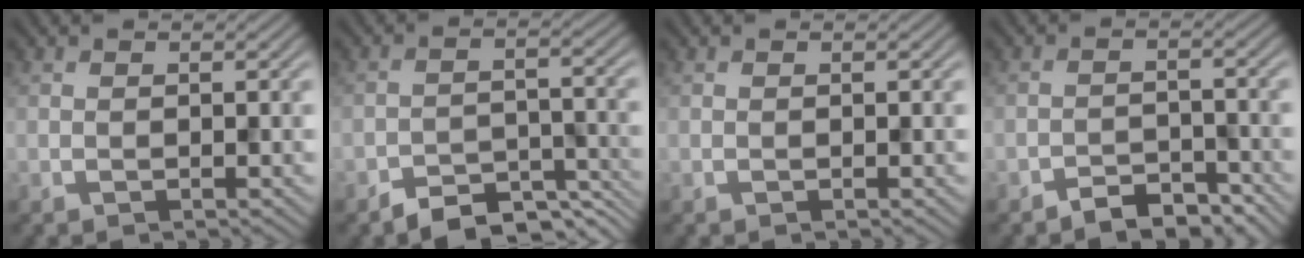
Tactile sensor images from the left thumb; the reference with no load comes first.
{"total": 6.0, "force": [-4.9, 2.4, 2.6], "torque": [-0.036, -0.004, -0.084]}
{"total": 0.0}
{"total": 3.8, "force": [-3.2, 1.4, 1.5], "torque": [-0.021, 0.004, -0.057]}